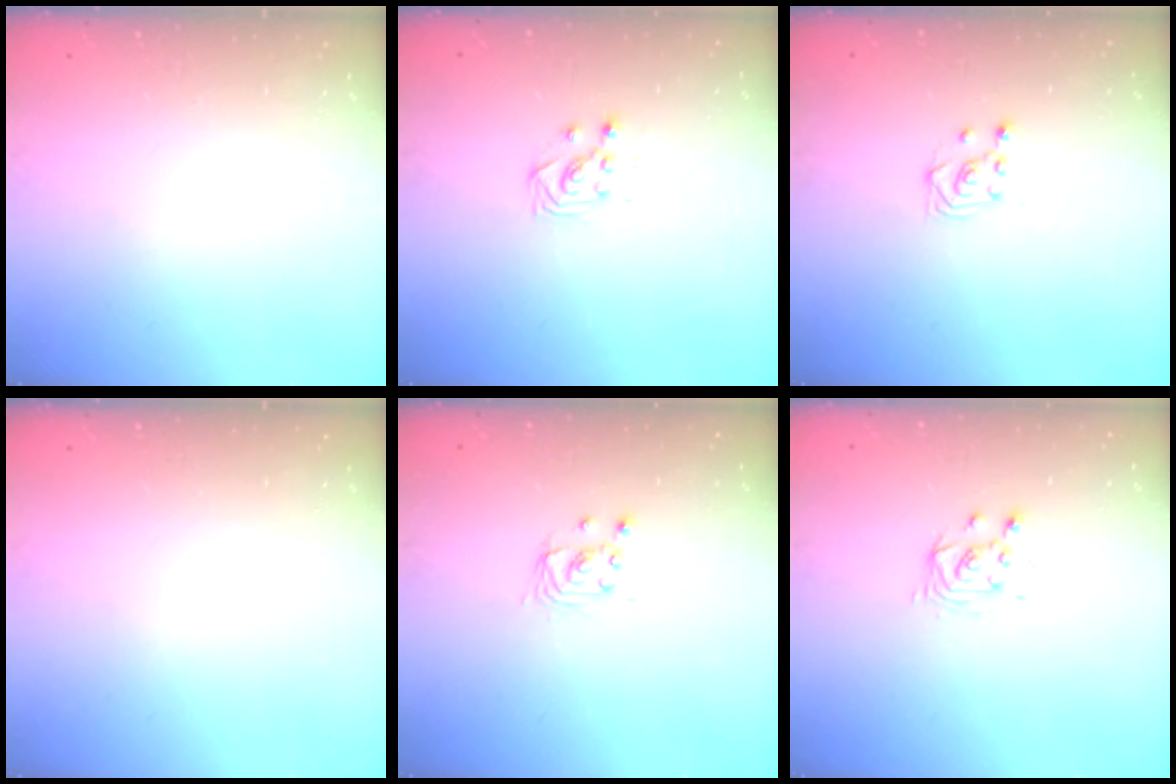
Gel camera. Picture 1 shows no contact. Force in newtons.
{"total": 2.7, "press": 2.7, "slide": 0.3}
{"total": 3.0, "press": 2.8, "slide": 1.1}
{"total": 0.0}
{"total": 2.8, "press": 2.8, "slide": 0.1}
{"total": 4.0, "press": 4.0, "slide": 0.3}